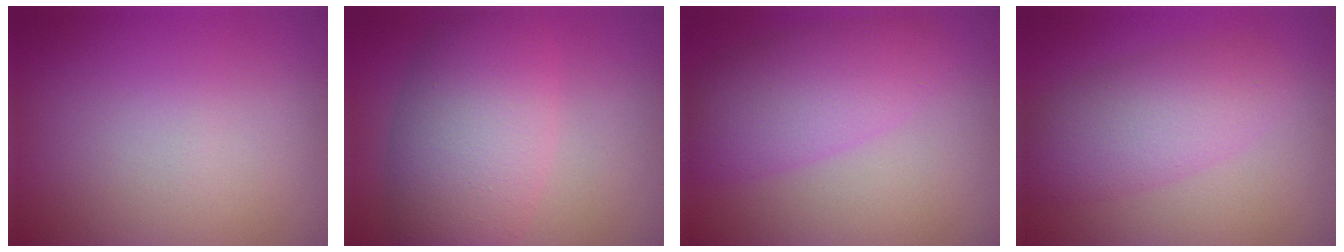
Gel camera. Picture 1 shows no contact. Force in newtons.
{"total": 8.1, "press": 8.1, "slide": 0.5}
{"total": 5.4, "press": 5.4, "slide": 0.2}
{"total": 5.1, "press": 5.1, "slide": 0.2}